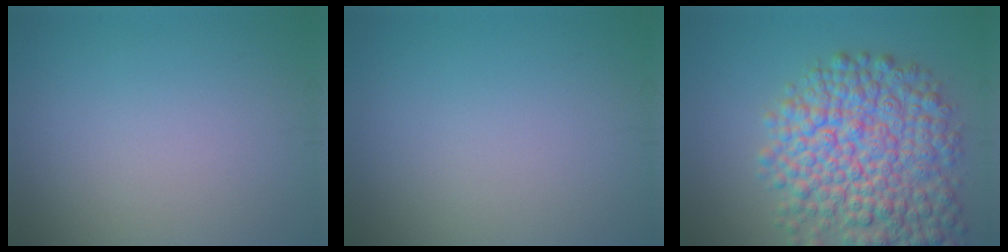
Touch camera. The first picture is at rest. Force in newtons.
{"total": 0.0}
{"total": 10.3, "press": 10.3, "slide": 0.4}